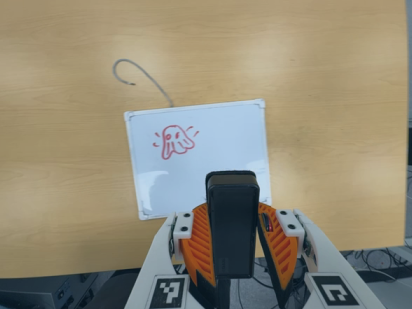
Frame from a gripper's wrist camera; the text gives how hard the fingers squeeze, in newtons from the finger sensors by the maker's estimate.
{"total": 7.9, "left": 6.6, "right": 9.3}